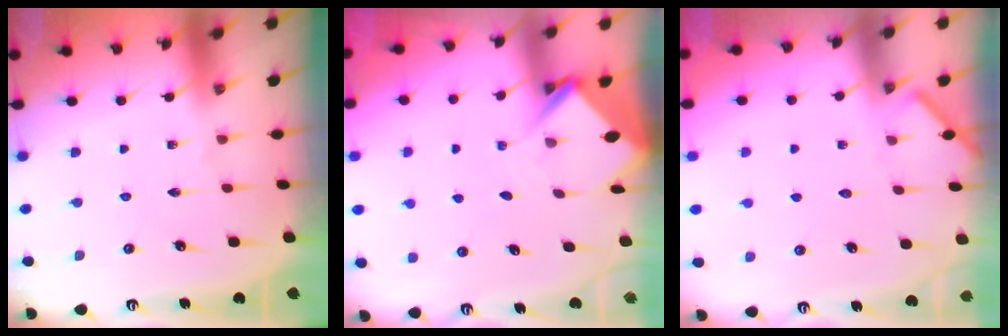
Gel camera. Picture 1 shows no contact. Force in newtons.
{"total": 3.6, "press": 3.6, "slide": 0.2}
{"total": 1.7, "press": 1.6, "slide": 0.1}